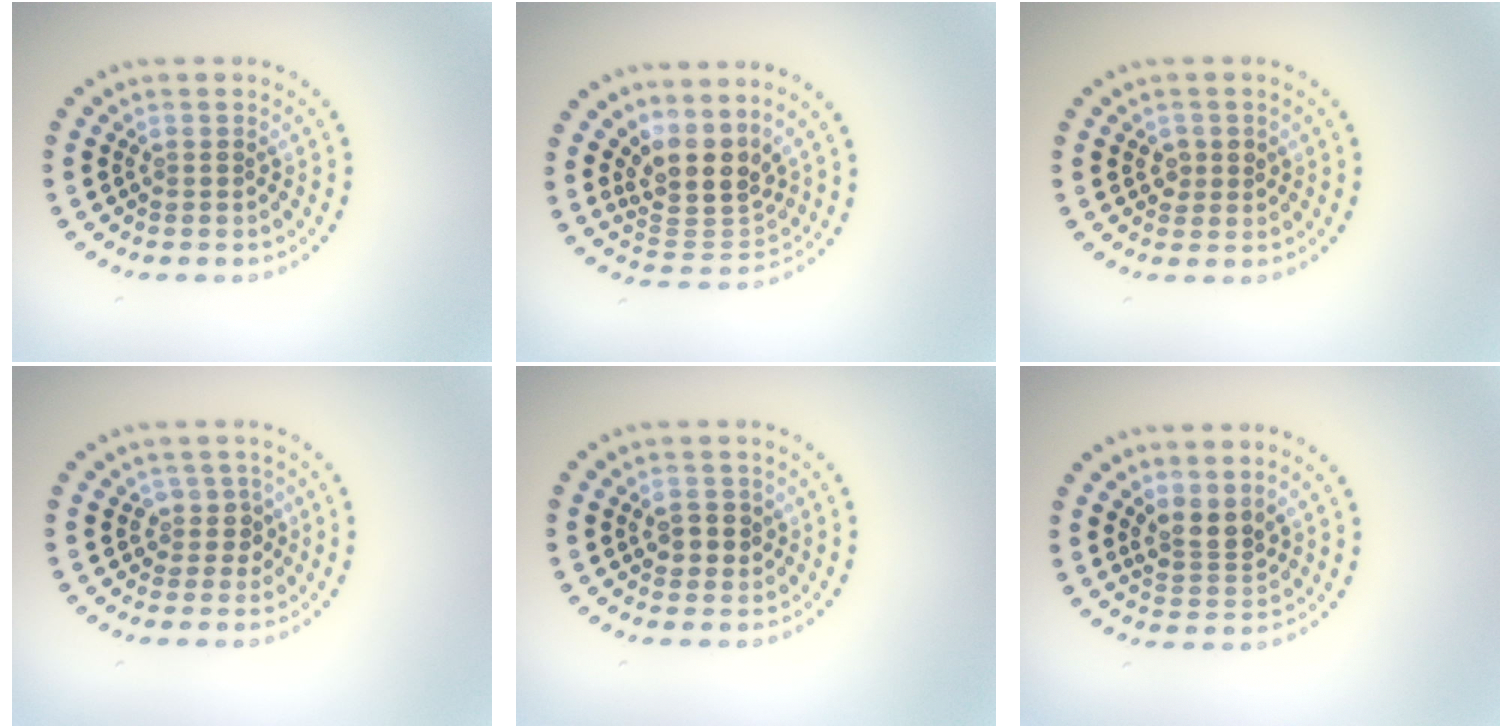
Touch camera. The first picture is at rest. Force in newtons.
{"total": 4.5, "press": 3.5, "slide": 2.8}
{"total": 1.5, "press": 1.5, "slide": 0.3}
{"total": 1.8, "press": 1.4, "slide": 1.2}
{"total": 2.2, "press": 2.1, "slide": 0.5}
{"total": 2.7, "press": 2.2, "slide": 1.4}